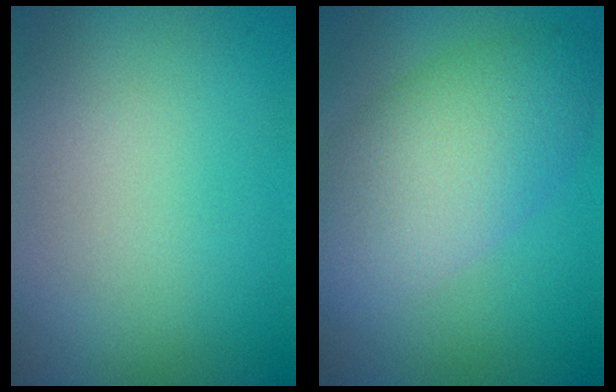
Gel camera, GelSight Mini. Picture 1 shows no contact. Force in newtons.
{"total": 7.8, "press": 7.8, "slide": 0.6}